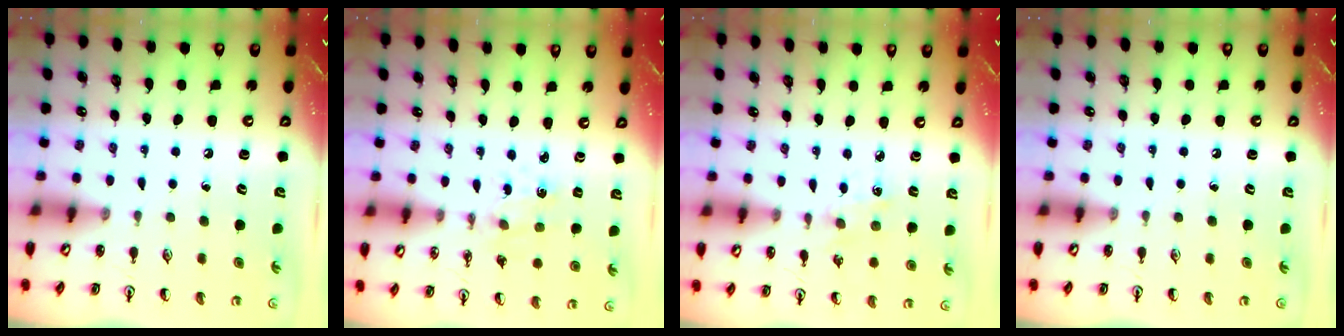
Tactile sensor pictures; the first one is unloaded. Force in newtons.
{"total": 1.5, "press": 1.5, "slide": 0.3}
{"total": 2.5, "press": 2.5, "slide": 0.4}
{"total": 0.0}